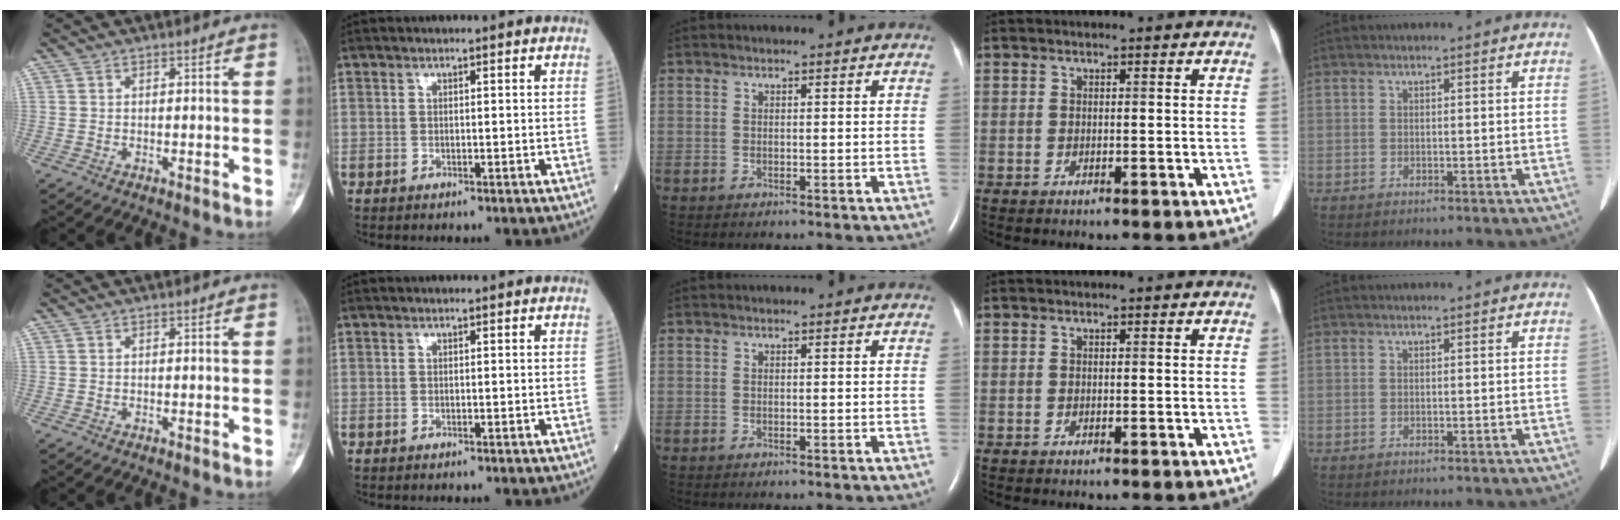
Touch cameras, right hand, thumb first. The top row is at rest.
{}